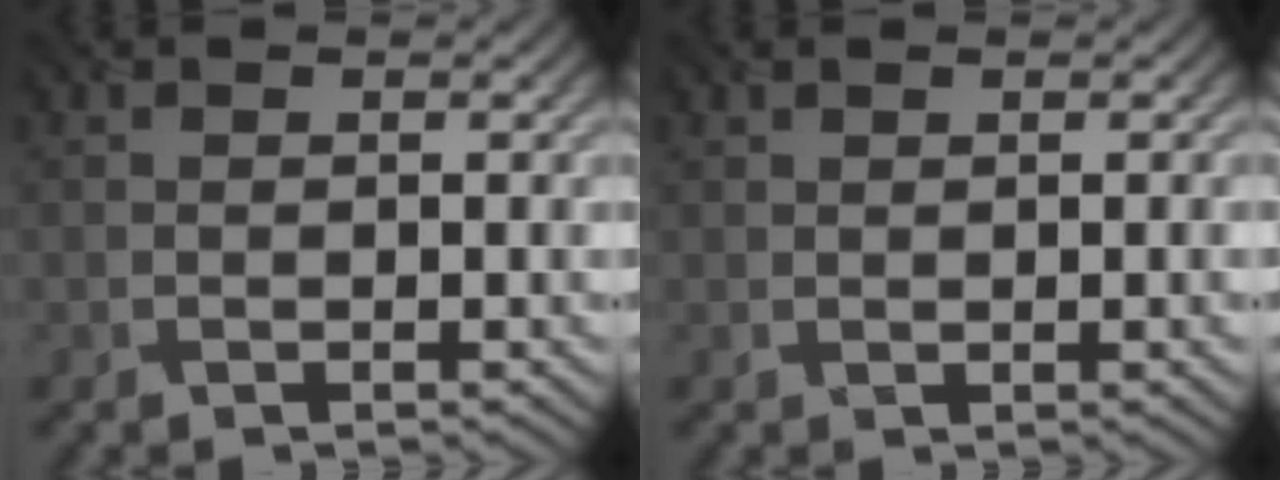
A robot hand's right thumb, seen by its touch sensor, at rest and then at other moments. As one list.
[{"total": 0.9, "force": [0.2, 0.5, 0.8], "torque": [-0.009, -0.002, 0.006]}]